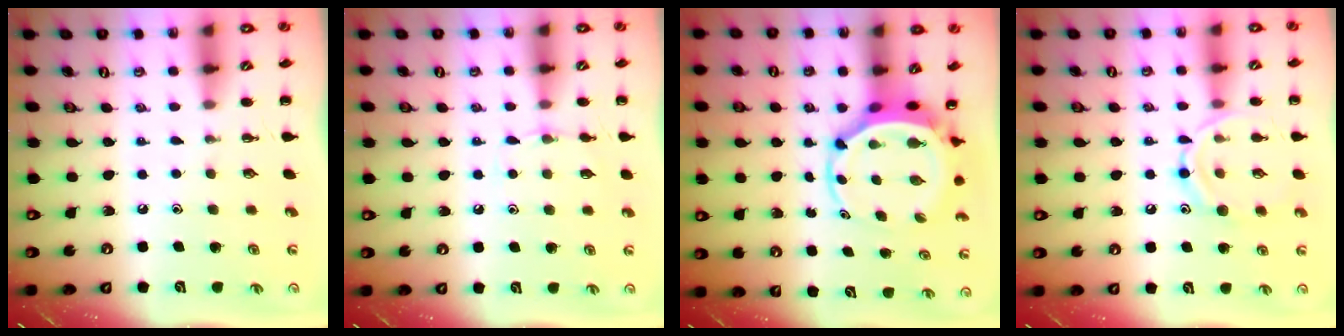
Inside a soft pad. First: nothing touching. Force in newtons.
{"total": 5.3, "press": 5.0, "slide": 1.8}
{"total": 4.6, "press": 4.4, "slide": 1.4}
{"total": 11.5, "press": 11.4, "slide": 0.9}